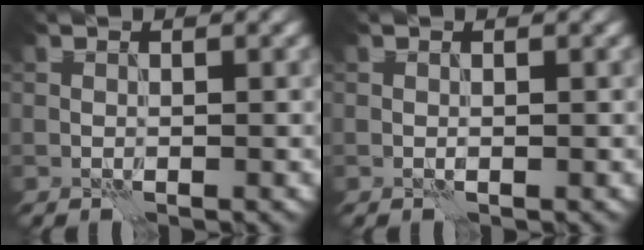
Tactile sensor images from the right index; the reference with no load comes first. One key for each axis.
{"total": 0.0}